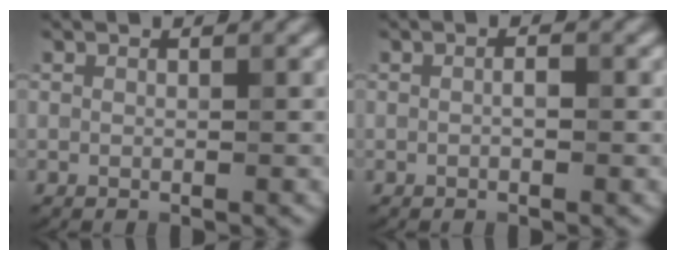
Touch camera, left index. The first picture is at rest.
{"total": 0.9, "force": [-0.1, 0.3, 0.8], "torque": [-0.011, -0.006, -0.001]}